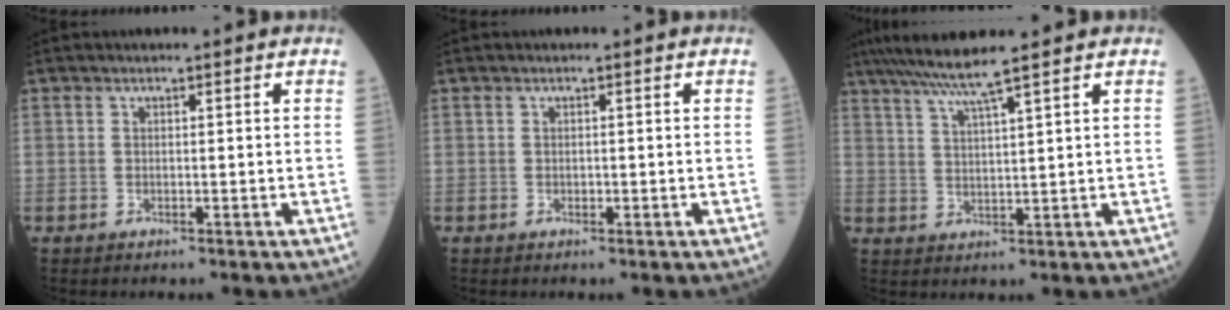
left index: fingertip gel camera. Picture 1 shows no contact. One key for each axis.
{"total": 0.0}
{"total": 6.3, "fx": 5.1, "fy": -1.6, "fz": 3.2, "tx": -0.060, "ty": 0.005, "tz": 0.096}